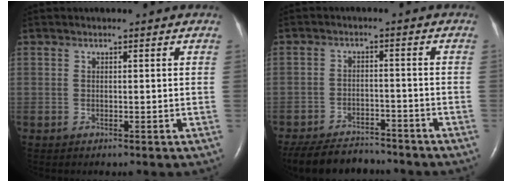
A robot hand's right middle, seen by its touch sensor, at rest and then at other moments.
{"total": 10.5, "force": [-9.4, 3.4, 3.2], "torque": [-0.056, -0.004, -0.141]}